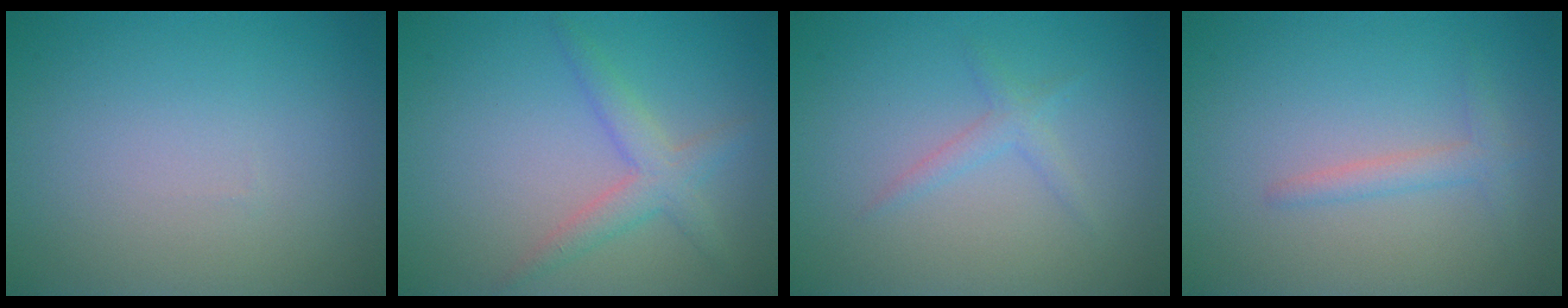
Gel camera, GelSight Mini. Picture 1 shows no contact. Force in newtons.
{"total": 2.7, "press": 2.7, "slide": 0.1}
{"total": 1.3, "press": 1.3, "slide": 0.1}
{"total": 1.6, "press": 1.6, "slide": 0.1}